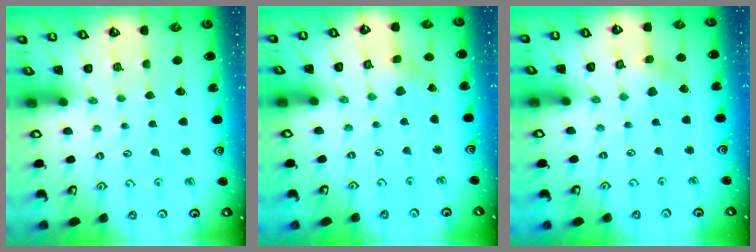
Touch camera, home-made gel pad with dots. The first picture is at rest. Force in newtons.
{"total": 1.1, "press": 1.0, "slide": 0.1}
{"total": 3.5, "press": 3.5, "slide": 0.4}